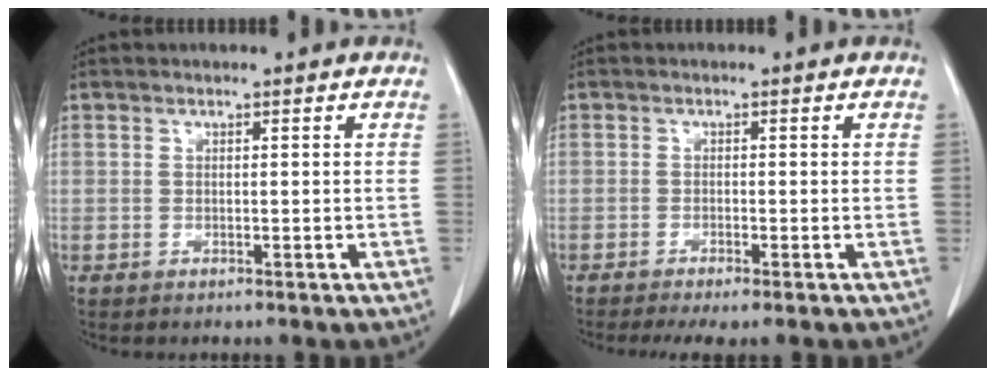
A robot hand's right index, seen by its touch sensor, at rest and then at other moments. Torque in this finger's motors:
{"motor_torque": [0.52, -0.44, 0.21, 0.05]}